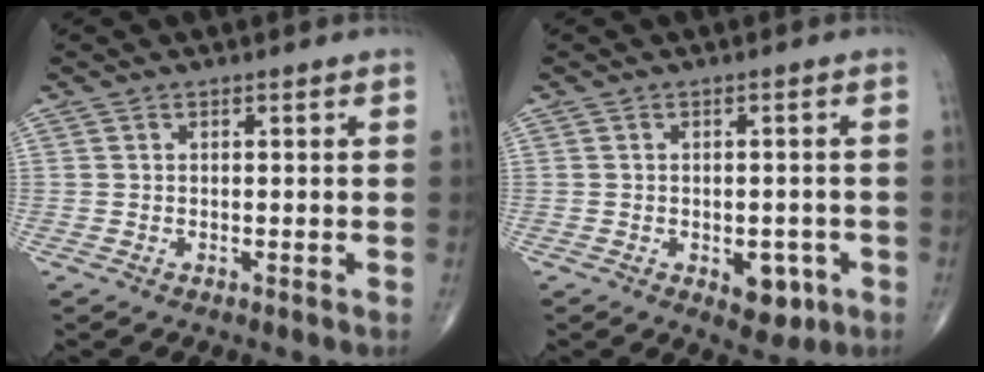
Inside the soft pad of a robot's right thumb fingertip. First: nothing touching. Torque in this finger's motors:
{"motor_torque": [1.33, 0.95, 0.18, -0.41, 0.14]}